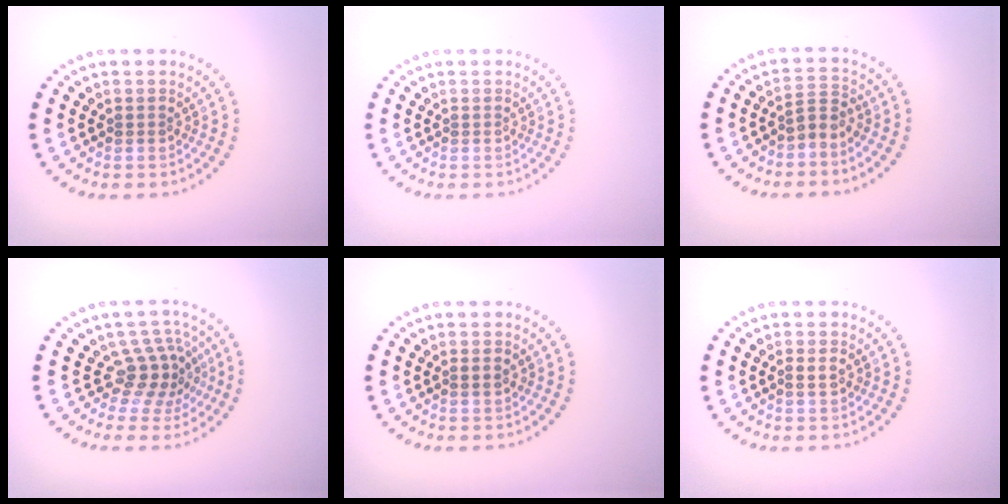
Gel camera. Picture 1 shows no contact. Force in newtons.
{"total": 0.0}
{"total": 1.8, "press": 1.3, "slide": 1.1}
{"total": 3.6, "press": 2.7, "slide": 2.4}
{"total": 0.8, "press": 0.8, "slide": 0.1}
{"total": 1.0, "press": 1.0, "slide": 0.1}